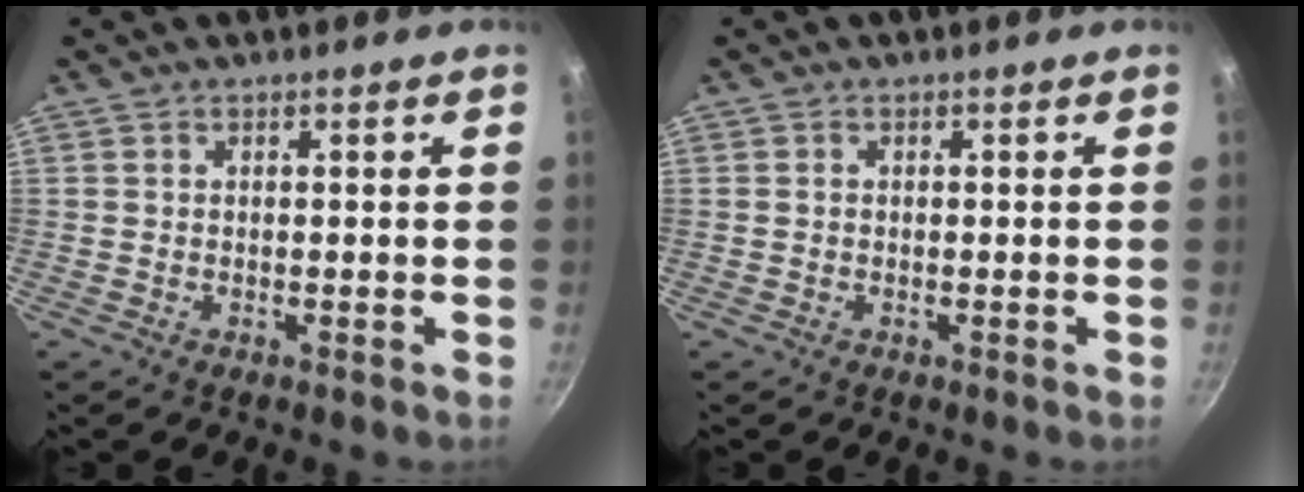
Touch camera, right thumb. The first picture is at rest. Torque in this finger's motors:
{"motor_torque": [-0.39, 0.18, 0.05, 0.28, -0.03]}